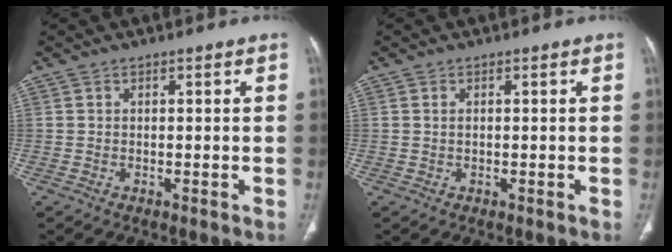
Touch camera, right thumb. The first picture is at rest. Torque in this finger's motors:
{"motor_torque": [0.17, -0.04, -0.35, 0.38, 0.07]}